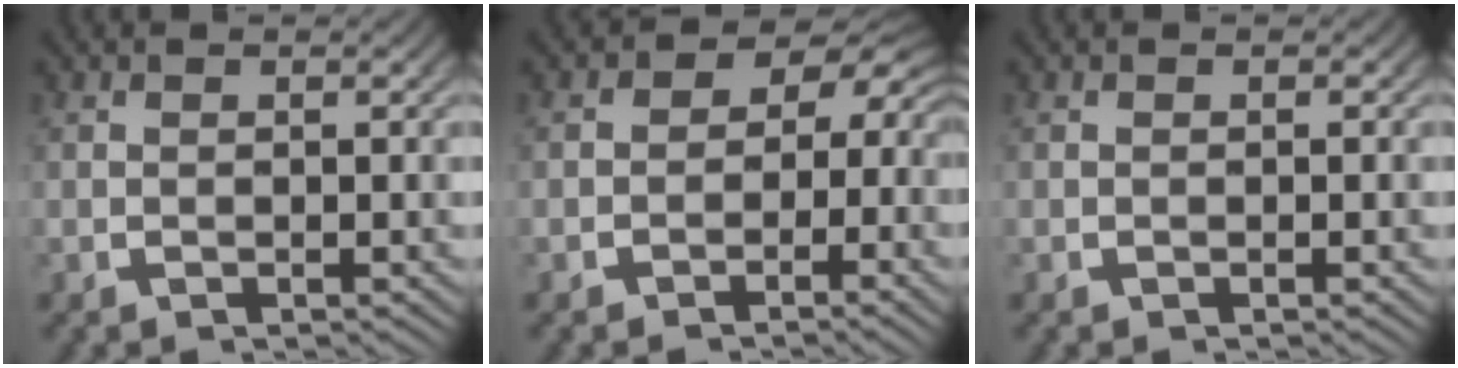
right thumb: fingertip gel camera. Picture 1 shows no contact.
{"total": 4.0, "force": [0.0, 3.3, 2.3], "torque": [-0.025, -0.003, -0.003]}
{"total": 0.0}